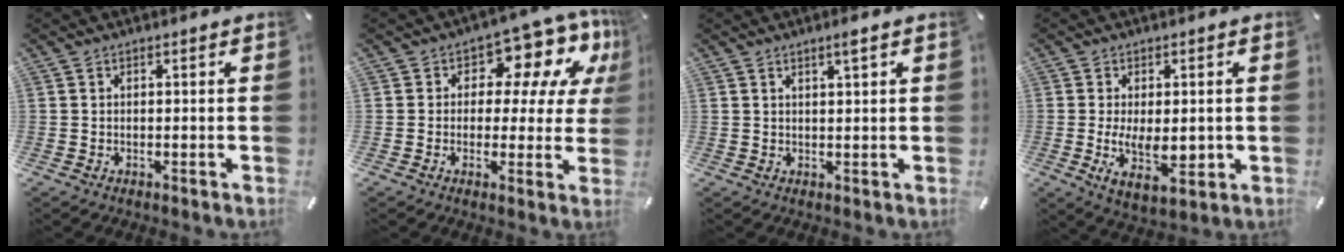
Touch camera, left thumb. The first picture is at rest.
{"total": 10.7, "force": [5.6, 6.6, 6.4], "torque": [-0.088, -0.039, 0.100]}
{"total": 2.4, "force": [1.5, 0.2, 1.9], "torque": [-0.040, 0.001, 0.024]}
{"total": 9.2, "force": [-0.7, 4.8, 7.8], "torque": [-0.138, -0.016, -0.011]}